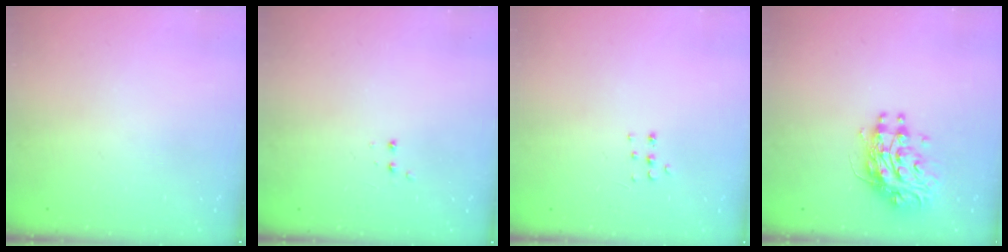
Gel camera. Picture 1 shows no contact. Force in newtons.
{"total": 2.8, "press": 2.8, "slide": 0.6}
{"total": 3.8, "press": 3.7, "slide": 0.9}
{"total": 10.7, "press": 10.7, "slide": 0.9}